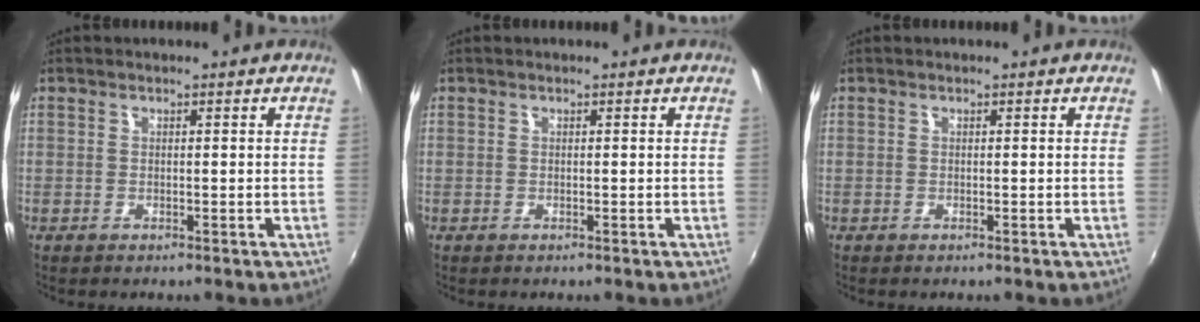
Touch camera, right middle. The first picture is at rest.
{"total": 0.0}
{"total": 0.0}